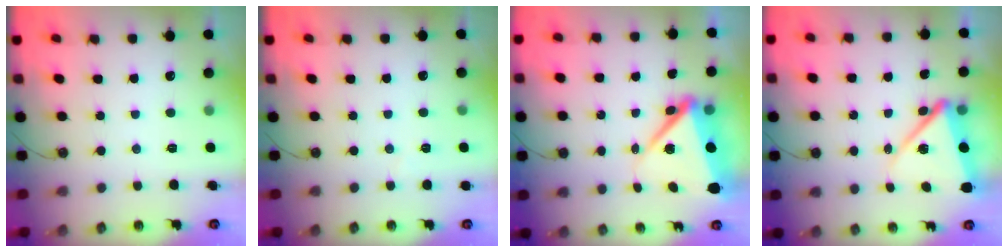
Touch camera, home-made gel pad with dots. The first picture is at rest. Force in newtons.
{"total": 3.0, "press": 2.0, "slide": 2.2}
{"total": 11.0, "press": 10.8, "slide": 1.8}
{"total": 11.4, "press": 11.3, "slide": 1.7}